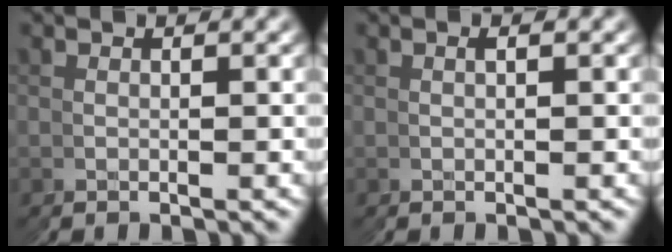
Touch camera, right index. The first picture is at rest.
{"total": 0.6, "force": [0.2, -0.2, 0.5], "torque": [-0.010, 0.003, 0.004]}